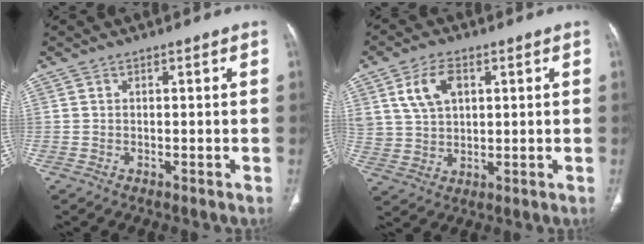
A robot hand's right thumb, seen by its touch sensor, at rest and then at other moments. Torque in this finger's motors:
{"motor_torque": [-0.48, 0.75, 0.32, 0.52, 0.06]}